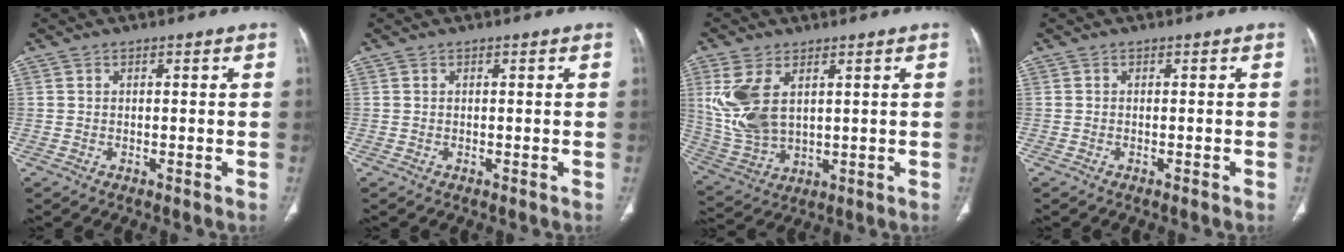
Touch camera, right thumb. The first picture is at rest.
{"total": 0.0}
{"total": 11.9, "force": [3.7, 6.8, 9.0], "torque": [-0.196, -0.011, 0.089]}
{"total": 0.7, "force": [-0.5, 0.1, 0.5], "torque": [-0.013, -0.002, -0.006]}